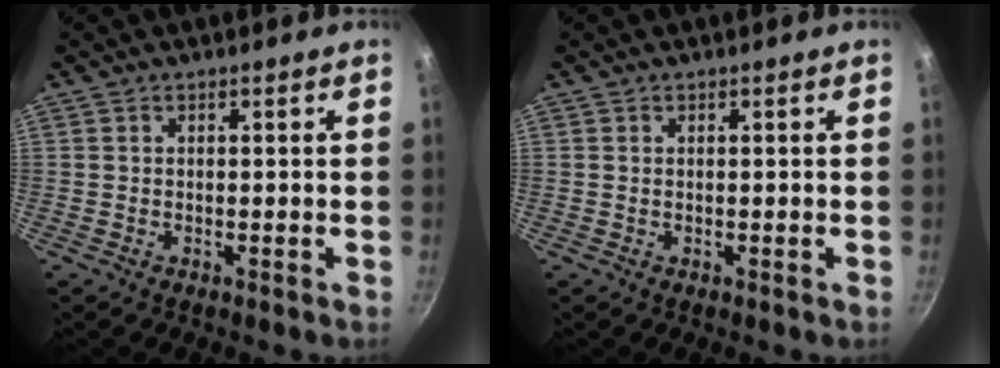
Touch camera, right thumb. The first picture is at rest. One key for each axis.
{"total": 0.0}